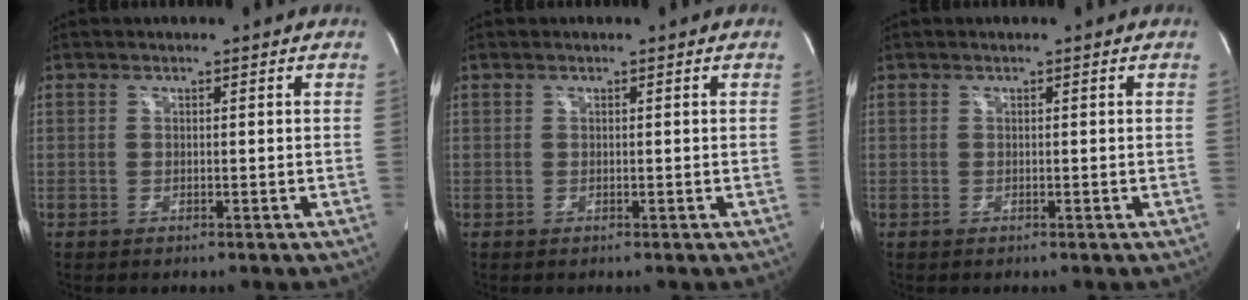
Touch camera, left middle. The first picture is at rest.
{"total": 0.0}
{"total": 0.0}